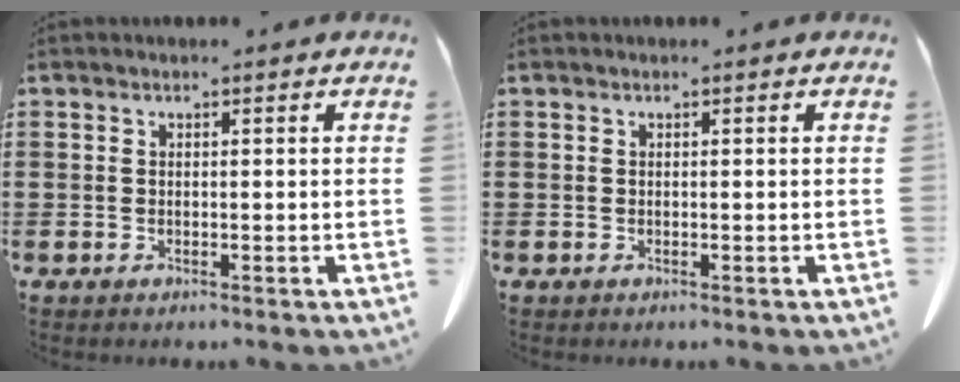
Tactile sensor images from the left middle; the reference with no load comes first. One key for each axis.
{"total": 0.0}